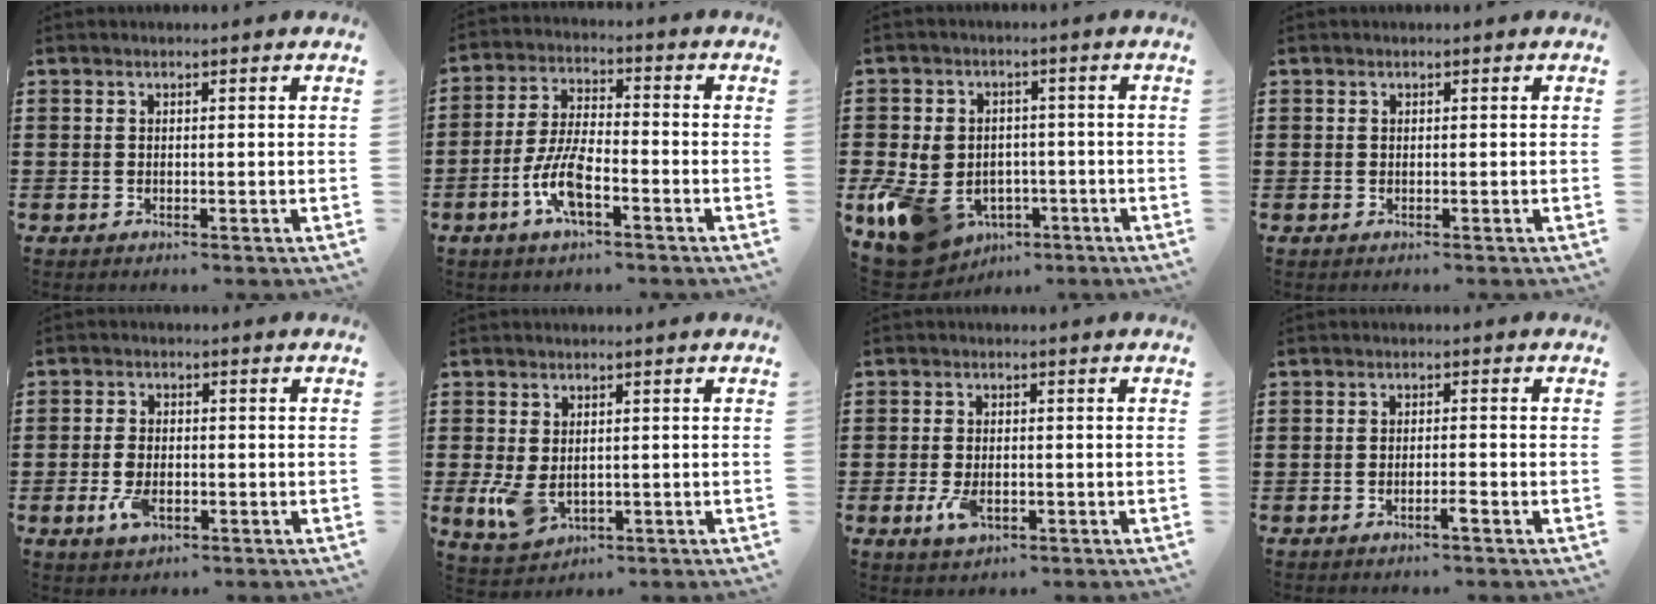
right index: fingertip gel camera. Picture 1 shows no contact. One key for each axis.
{"total": 7.9, "fx": -3.4, "fy": 2.8, "fz": 6.6, "tx": -0.148, "ty": -0.006, "tz": -0.067}
{"total": 9.3, "fx": -3.7, "fy": 7.3, "fz": 4.4, "tx": -0.134, "ty": 0.010, "tz": -0.068}
{"total": 0.5, "fx": 0.0, "fy": 0.5, "fz": -0.1, "tx": 0.001, "ty": 0.006, "tz": -0.001}
{"total": 4.1, "fx": -1.3, "fy": 2.4, "fz": 3.0, "tx": -0.084, "ty": -0.008, "tz": -0.028}
{"total": 4.5, "fx": -0.6, "fy": 3.0, "fz": 3.3, "tx": -0.089, "ty": -0.006, "tz": -0.016}
{"total": 3.5, "fx": -1.1, "fy": 1.9, "fz": 2.8, "tx": -0.078, "ty": -0.011, "tz": -0.026}
{"total": 1.9, "fx": -1.2, "fy": 0.2, "fz": 1.4, "tx": -0.025, "ty": -0.002, "tz": -0.022}